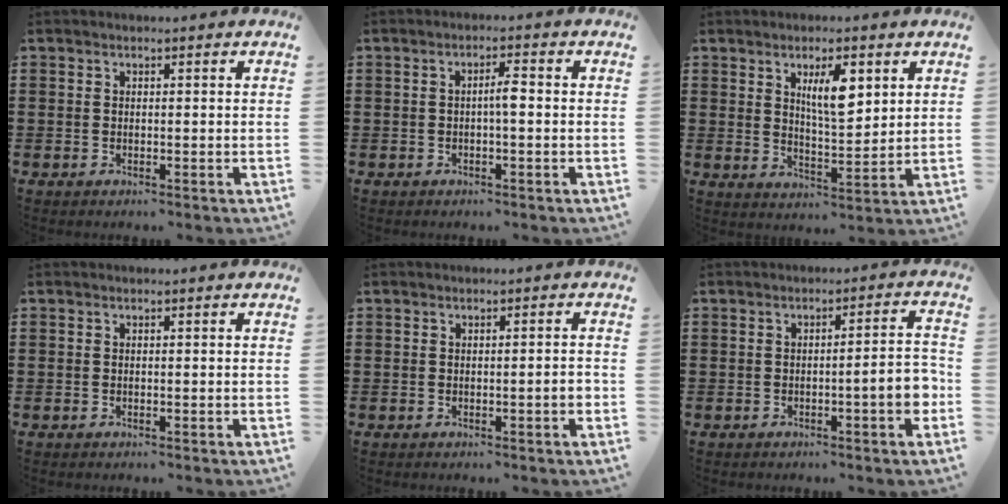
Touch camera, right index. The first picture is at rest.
{"total": 2.6, "force": [-0.3, 0.4, 2.6], "torque": [-0.047, 0.004, -0.008]}
{"total": 6.7, "force": [2.8, 2.3, 5.6], "torque": [-0.102, 0.000, 0.044]}
{"total": 0.0}
{"total": 2.0, "force": [-0.5, 0.1, 1.9], "torque": [-0.030, -0.001, -0.010]}
{"total": 5.5, "force": [-1.5, 0.4, 5.2], "torque": [-0.079, -0.006, -0.026]}